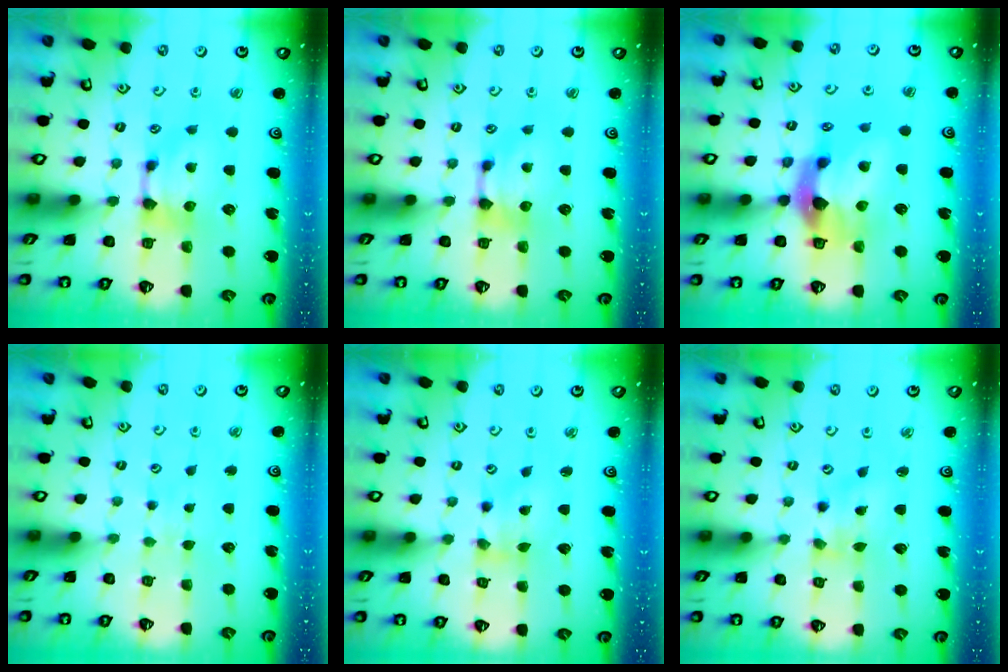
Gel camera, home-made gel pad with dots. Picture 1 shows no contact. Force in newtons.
{"total": 0.0}
{"total": 6.8, "press": 6.5, "slide": 1.9}
{"total": 4.6, "press": 4.6, "slide": 0.1}
{"total": 1.3, "press": 0.7, "slide": 1.1}
{"total": 2.3, "press": 2.1, "slide": 0.9}